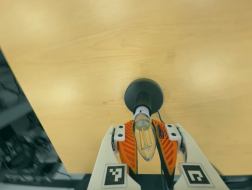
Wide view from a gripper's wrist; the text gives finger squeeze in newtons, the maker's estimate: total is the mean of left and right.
{"total": 19.7, "left": 18.3, "right": 21.1}